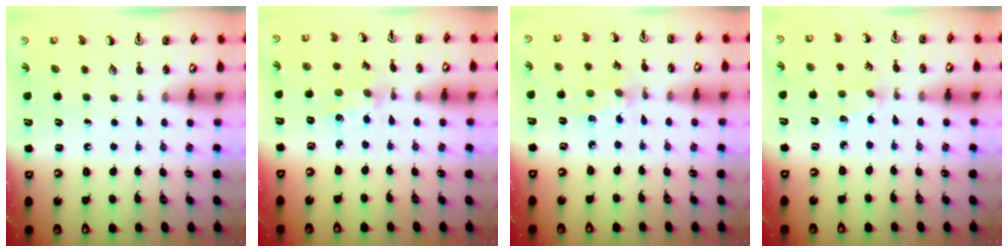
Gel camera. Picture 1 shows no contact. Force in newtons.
{"total": 1.1, "press": 1.1, "slide": 0.3}
{"total": 2.5, "press": 2.4, "slide": 0.4}
{"total": 2.5, "press": 2.5, "slide": 0.4}